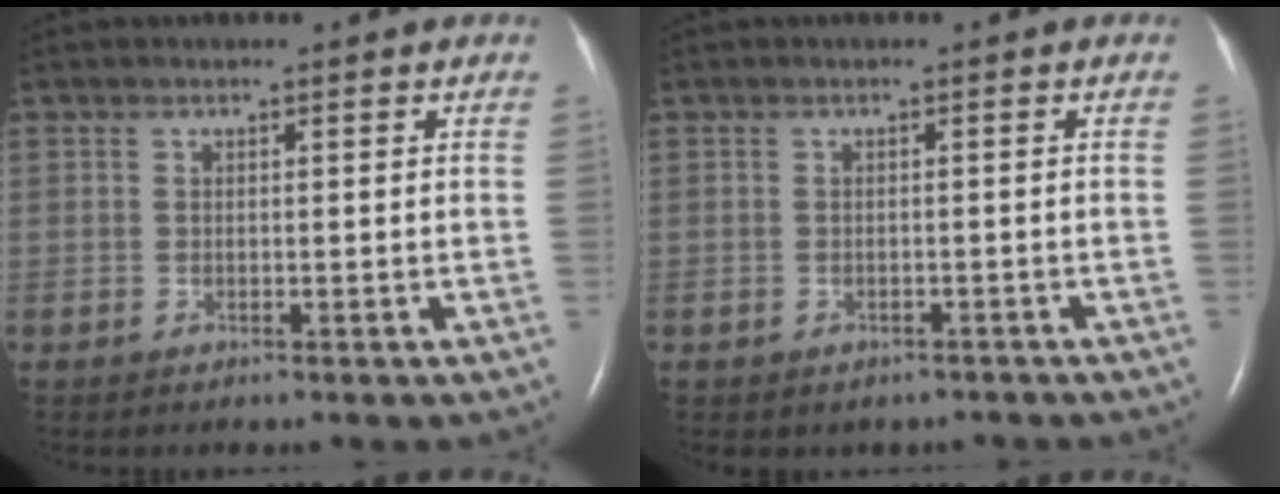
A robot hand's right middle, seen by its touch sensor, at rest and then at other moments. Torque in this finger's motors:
{"motor_torque": [-0.12, 0.05, 0.02, 0.00]}